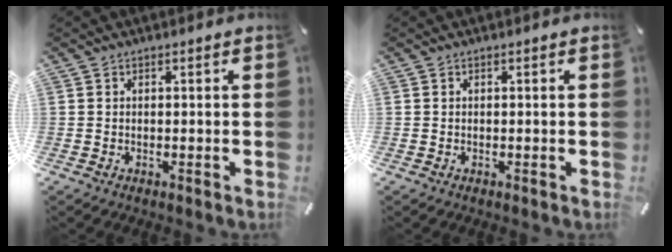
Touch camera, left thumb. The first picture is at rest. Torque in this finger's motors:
{"motor_torque": [0.00, 0.00, -0.03, 0.06, 0.00]}